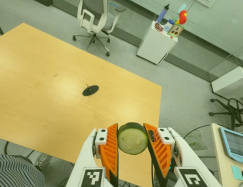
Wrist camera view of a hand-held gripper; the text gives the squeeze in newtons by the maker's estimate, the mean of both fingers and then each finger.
{"total": 9.2, "left": 8.3, "right": 10.1}